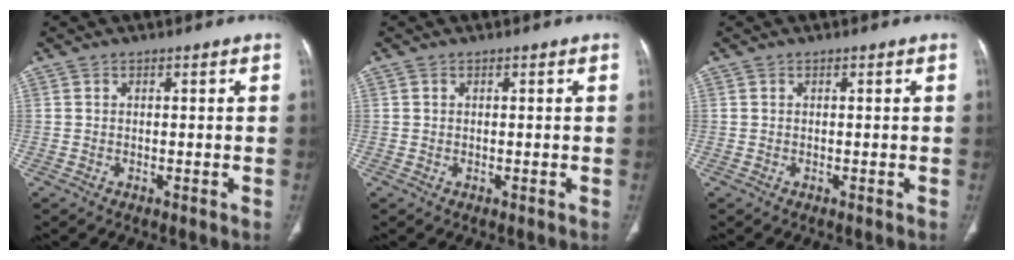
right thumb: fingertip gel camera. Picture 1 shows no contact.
{"total": 0.0}
{"total": 0.0}